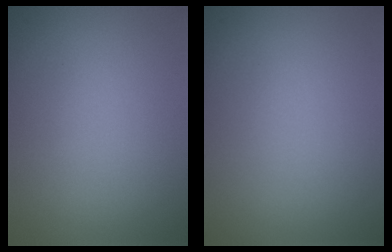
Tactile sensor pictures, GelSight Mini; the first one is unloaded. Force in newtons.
{"total": 0.0}